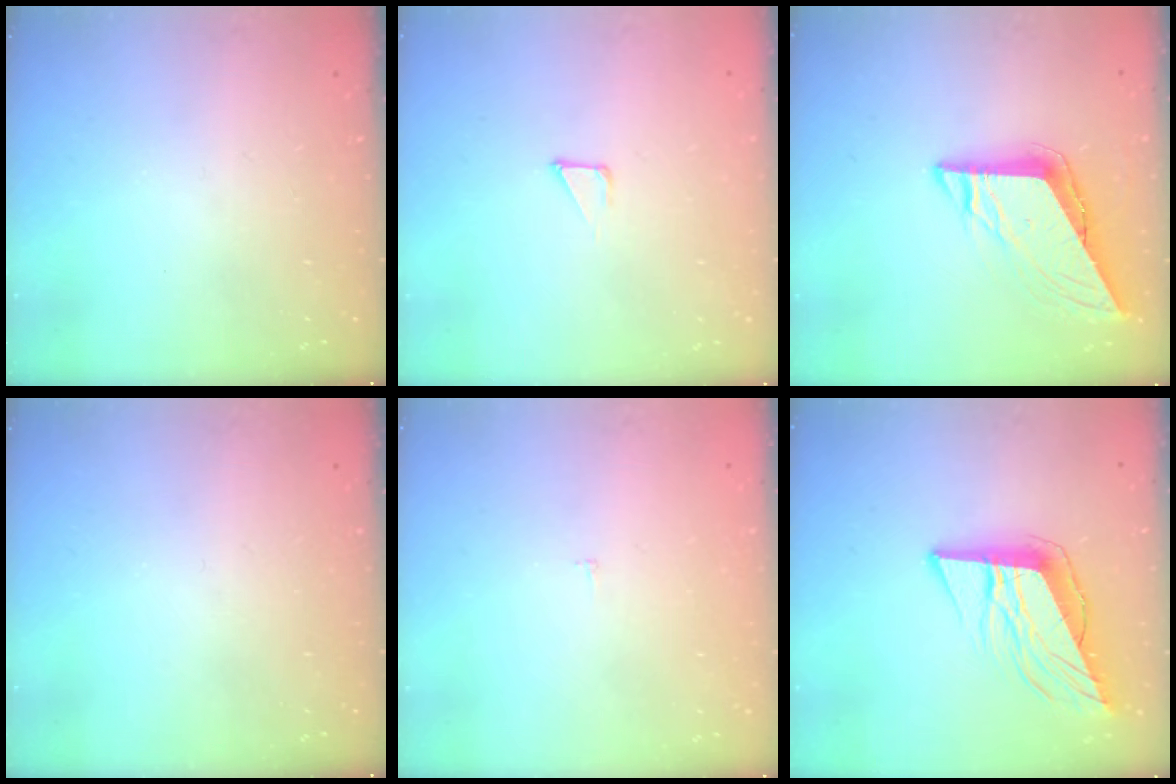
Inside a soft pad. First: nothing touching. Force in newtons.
{"total": 2.9, "press": 2.9, "slide": 0.3}
{"total": 8.8, "press": 8.8, "slide": 0.9}
{"total": 0.0}
{"total": 2.3, "press": 2.3, "slide": 0.2}
{"total": 12.0, "press": 11.6, "slide": 3.3}